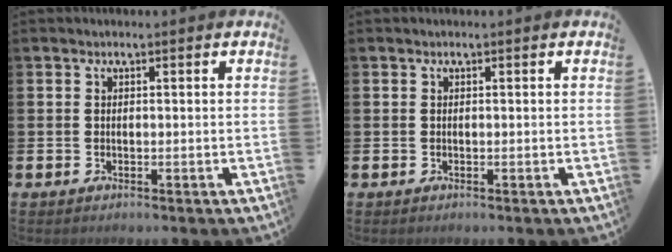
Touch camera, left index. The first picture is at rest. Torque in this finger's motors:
{"motor_torque": [0.00, 0.00, 0.04, 0.00]}